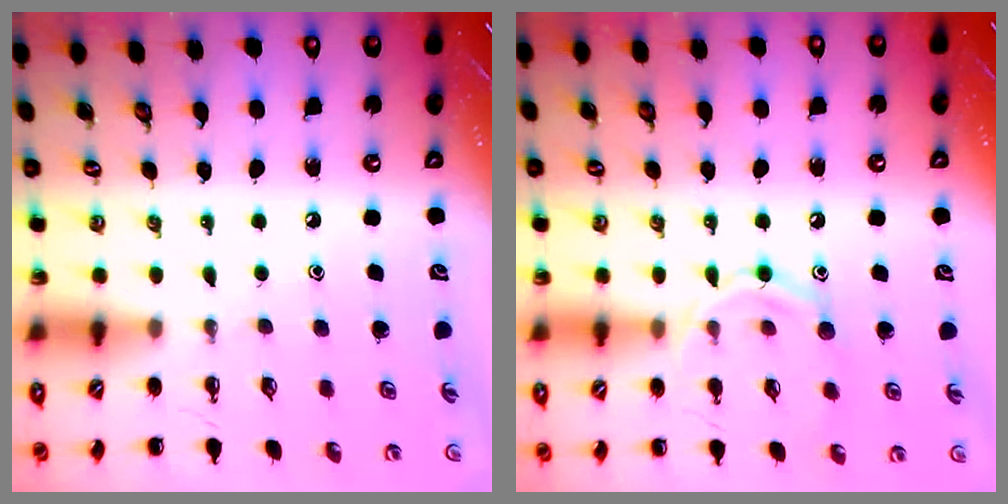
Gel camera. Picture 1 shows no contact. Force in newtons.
{"total": 10.1, "press": 10.0, "slide": 1.1}